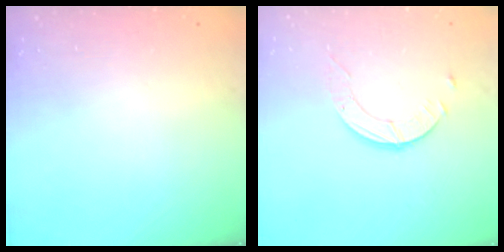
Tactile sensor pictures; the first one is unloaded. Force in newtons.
{"total": 3.6, "press": 3.5, "slide": 0.4}